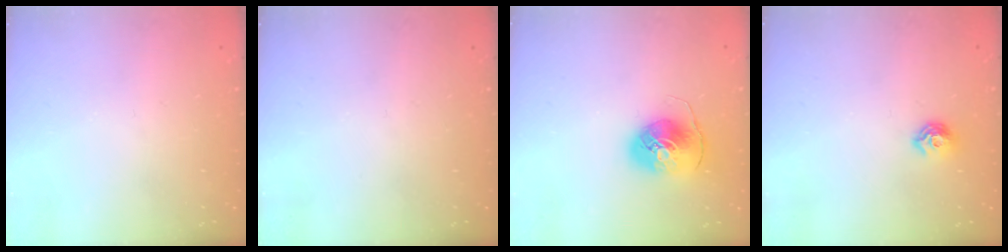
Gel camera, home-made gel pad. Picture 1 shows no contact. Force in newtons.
{"total": 0.0}
{"total": 8.1, "press": 8.0, "slide": 1.2}
{"total": 7.5, "press": 7.4, "slide": 1.0}